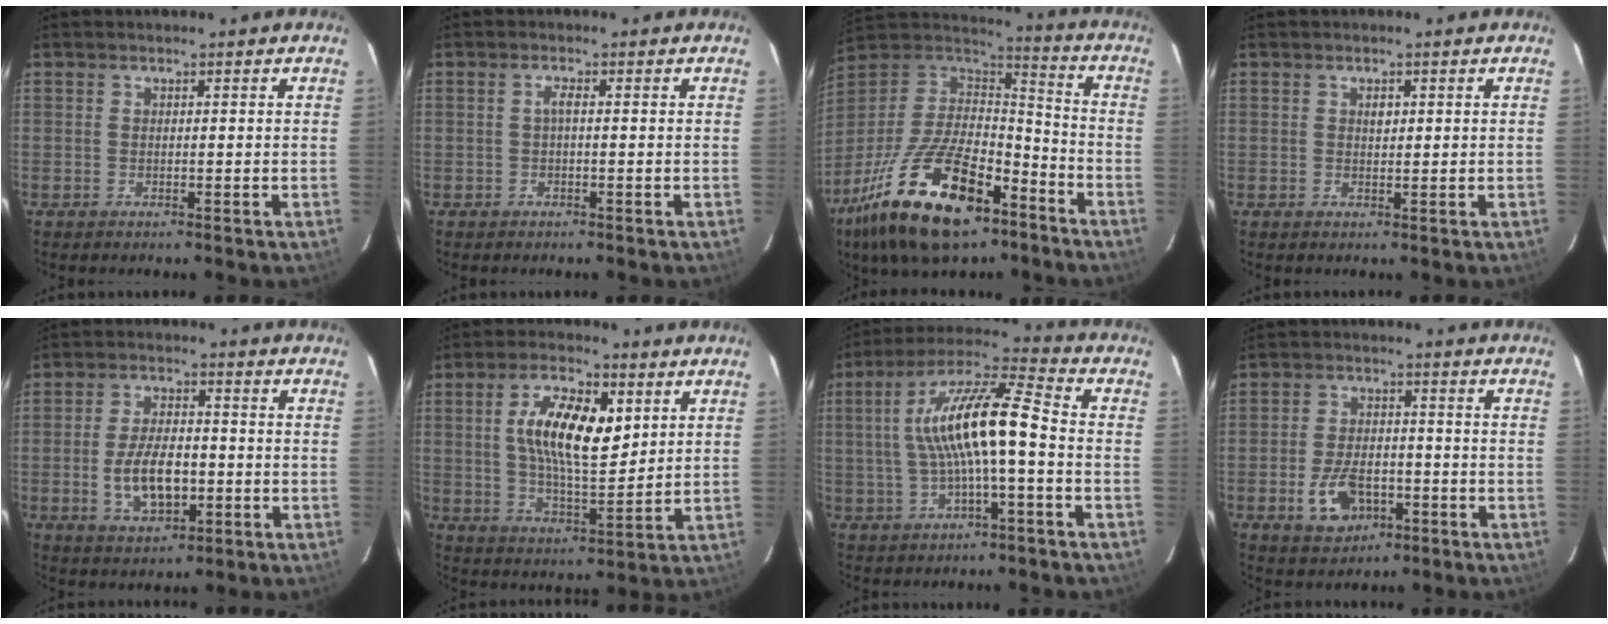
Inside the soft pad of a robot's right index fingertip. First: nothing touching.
{"total": 1.2, "force": [-0.2, 0.0, 1.2], "torque": [-0.021, 0.004, -0.004]}
{"total": 26.0, "force": [-15.2, 11.3, 17.8], "torque": [-0.360, -0.026, -0.255]}
{"total": 1.2, "force": [0.4, 0.8, 0.8], "torque": [-0.011, 0.003, 0.007]}
{"total": 9.8, "force": [-2.2, 5.0, 8.1], "torque": [-0.161, -0.002, -0.030]}
{"total": 12.9, "force": [4.0, 5.1, 11.2], "torque": [-0.203, 0.008, 0.071]}
{"total": 13.8, "force": [-0.5, 2.3, 13.6], "torque": [-0.254, 0.021, -0.009]}
{"total": 8.6, "force": [-3.5, 5.4, 5.8], "torque": [-0.122, 0.003, -0.050]}